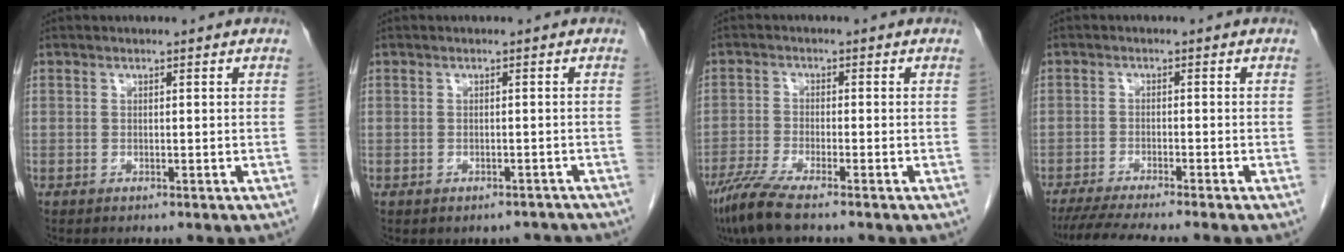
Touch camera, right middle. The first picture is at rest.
{"total": 2.5, "force": [-2.0, 1.4, 0.2], "torque": [0.002, 0.009, -0.026]}
{"total": 6.1, "force": [-4.7, 0.0, 4.0], "torque": [-0.079, -0.020, -0.091]}
{"total": 8.9, "force": [-7.7, -1.0, 4.5], "torque": [-0.056, -0.024, -0.122]}